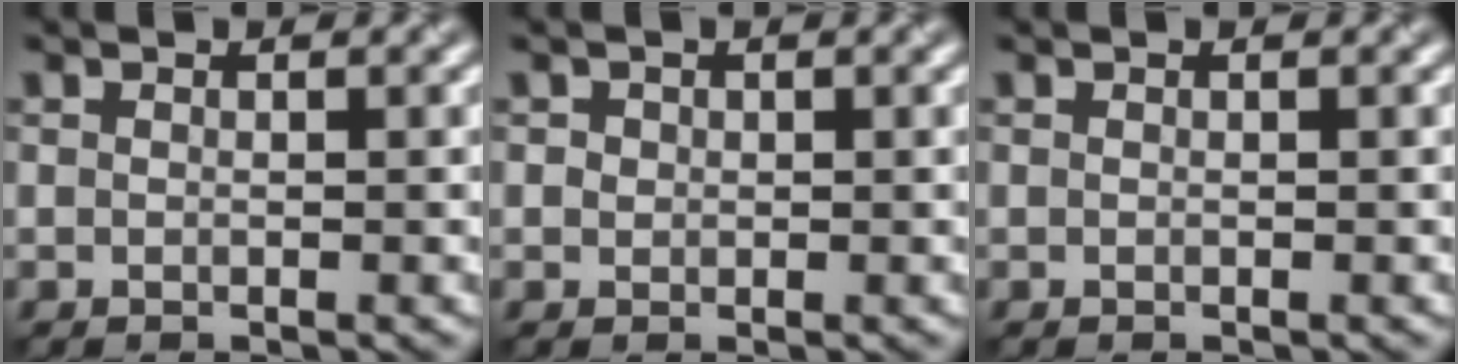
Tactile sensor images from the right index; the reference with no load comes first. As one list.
[{"total": 0.8, "force": [0.1, 0.7, 0.2], "torque": [0.002, -0.002, 0.002]}, {"total": 0.0}]